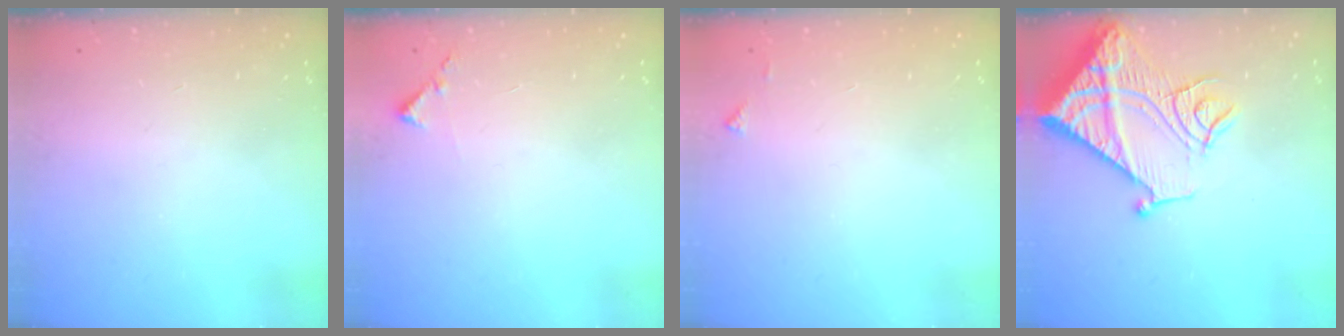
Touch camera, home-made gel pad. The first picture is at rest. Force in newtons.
{"total": 5.2, "press": 5.2, "slide": 0.6}
{"total": 3.8, "press": 3.7, "slide": 0.6}
{"total": 19.7, "press": 19.6, "slide": 2.1}